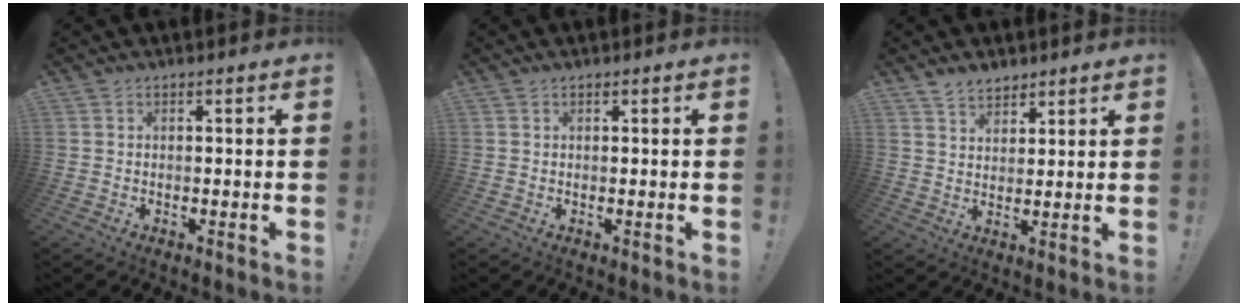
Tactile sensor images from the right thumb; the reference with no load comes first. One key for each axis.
{"total": 0.8, "fx": 0.6, "fy": 0.5, "fz": 0.3, "tx": -0.003, "ty": 0.000, "tz": 0.010}
{"total": 5.8, "fx": 4.8, "fy": 2.9, "fz": 1.5, "tx": -0.027, "ty": -0.026, "tz": 0.091}